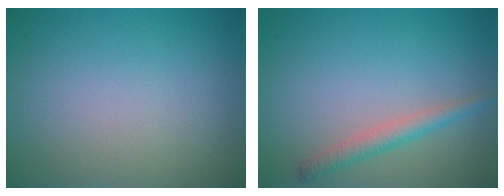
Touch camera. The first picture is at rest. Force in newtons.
{"total": 2.2, "press": 2.2, "slide": 0.0}